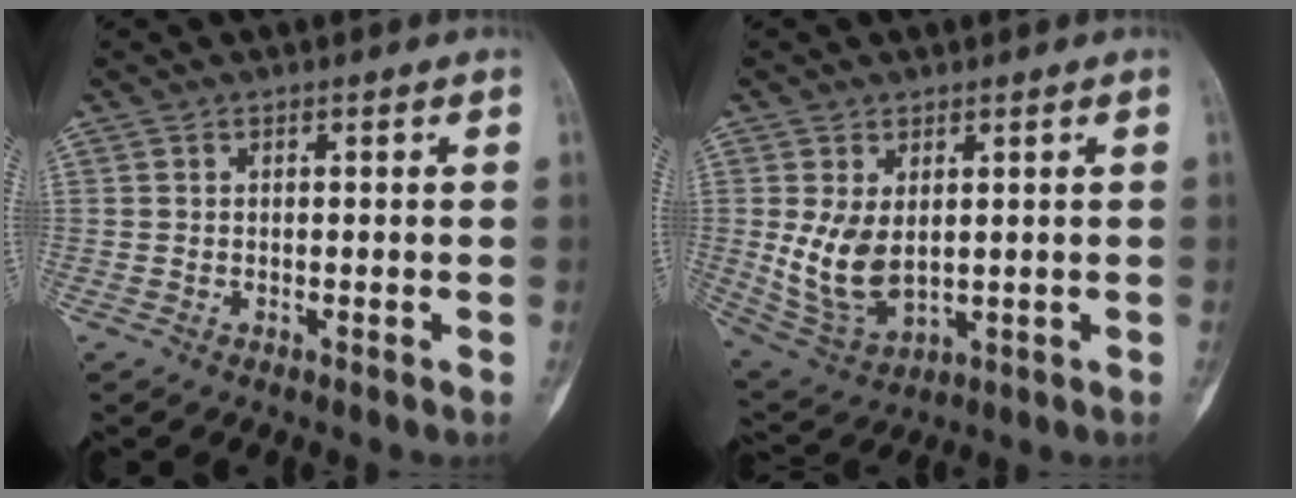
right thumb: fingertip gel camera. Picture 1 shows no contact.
{"total": 9.6, "force": [0.7, 6.0, 7.5], "torque": [-0.135, -0.013, 0.034]}